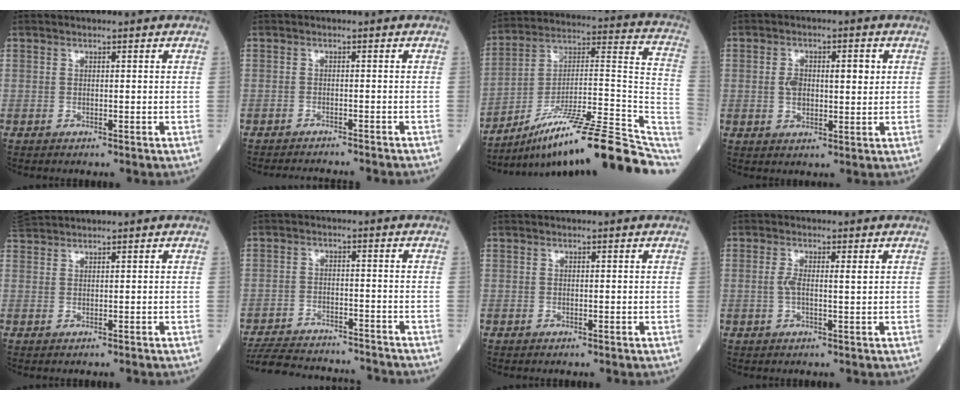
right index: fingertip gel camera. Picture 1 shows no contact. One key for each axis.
{"total": 8.5, "fx": -8.1, "fy": 0.3, "fz": 2.7, "tx": -0.033, "ty": -0.010, "tz": -0.115}
{"total": 23.4, "fx": -17.2, "fy": 2.3, "fz": 15.7, "tx": -0.170, "ty": 0.039, "tz": -0.273}
{"total": 5.3, "fx": 0.9, "fy": 1.9, "fz": 4.8, "tx": -0.094, "ty": 0.012, "tz": 0.014}
{"total": 2.1, "fx": 2.0, "fy": -0.5, "fz": 0.4, "tx": -0.011, "ty": 0.026, "tz": 0.043}
{"total": 15.2, "fx": -14.4, "fy": 2.8, "fz": 4.1, "tx": -0.084, "ty": 0.000, "tz": -0.207}
{"total": 0.0}
{"total": 2.7, "fx": 0.5, "fy": 0.4, "fz": 2.6, "tx": -0.056, "ty": 0.006, "tz": 0.008}